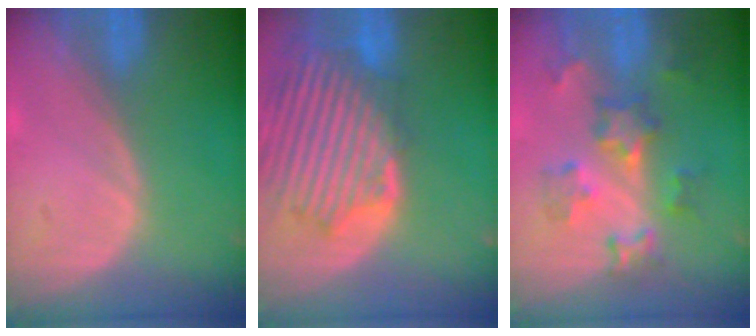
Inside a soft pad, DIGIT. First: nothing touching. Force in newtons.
{"total": 13.4, "press": 11.6, "slide": 6.6}
{"total": 6.9, "press": 6.9, "slide": 0.2}